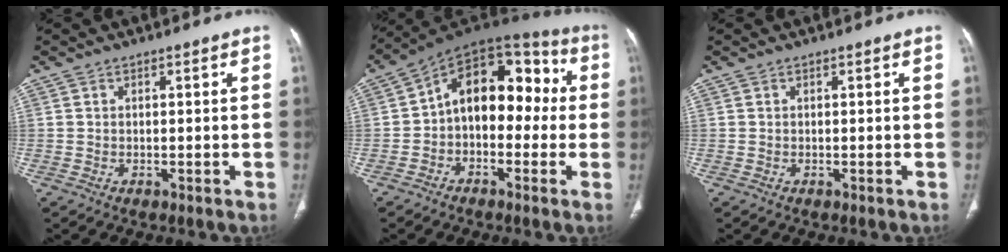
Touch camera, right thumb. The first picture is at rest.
{"total": 15.7, "force": [-0.2, 10.3, 11.8], "torque": [-0.124, 0.058, -0.022]}
{"total": 0.0}